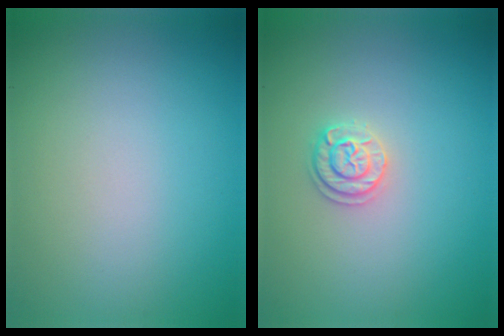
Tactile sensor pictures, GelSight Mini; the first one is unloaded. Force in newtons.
{"total": 1.7, "press": 1.7, "slide": 0.5}